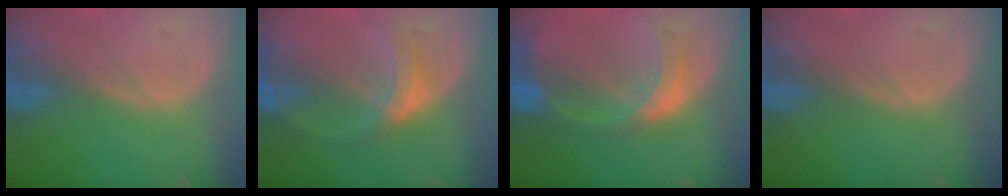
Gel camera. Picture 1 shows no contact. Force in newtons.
{"total": 5.2, "press": 4.8, "slide": 1.8}
{"total": 7.5, "press": 6.6, "slide": 3.7}
{"total": 0.0}